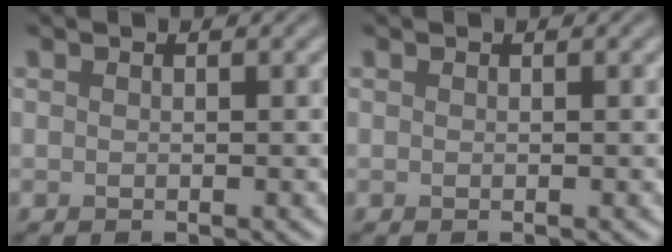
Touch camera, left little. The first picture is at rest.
{"total": 0.0}